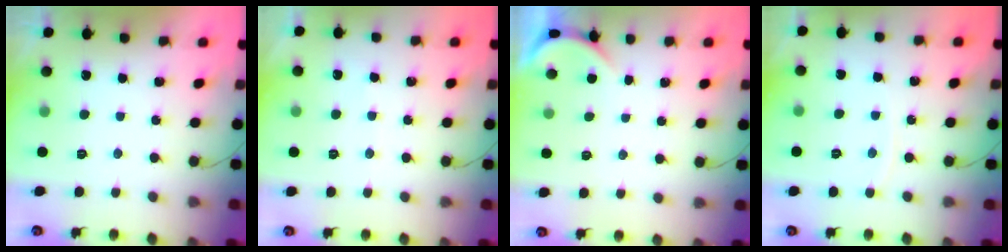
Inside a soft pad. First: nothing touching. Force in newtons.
{"total": 3.1, "press": 3.0, "slide": 0.4}
{"total": 0.8, "press": 0.7, "slide": 0.2}
{"total": 2.3, "press": 2.3, "slide": 0.3}